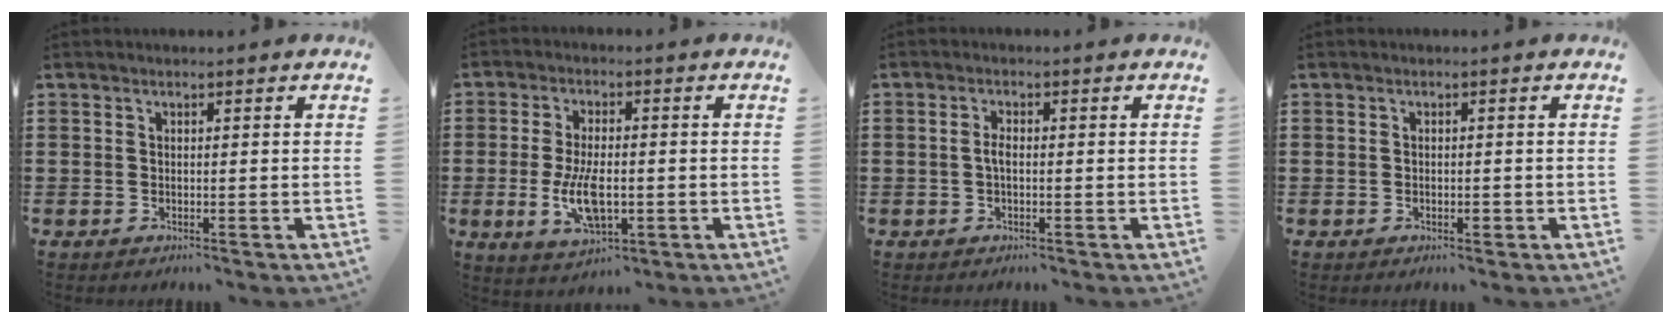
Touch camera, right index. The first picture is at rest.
{"total": 7.8, "force": [-1.6, 3.4, 6.9], "torque": [-0.144, -0.013, -0.032]}
{"total": 1.8, "force": [-0.3, 0.6, 1.6], "torque": [-0.038, -0.001, -0.009]}
{"total": 1.1, "force": [-0.5, 0.3, 0.9], "torque": [-0.019, -0.007, -0.007]}